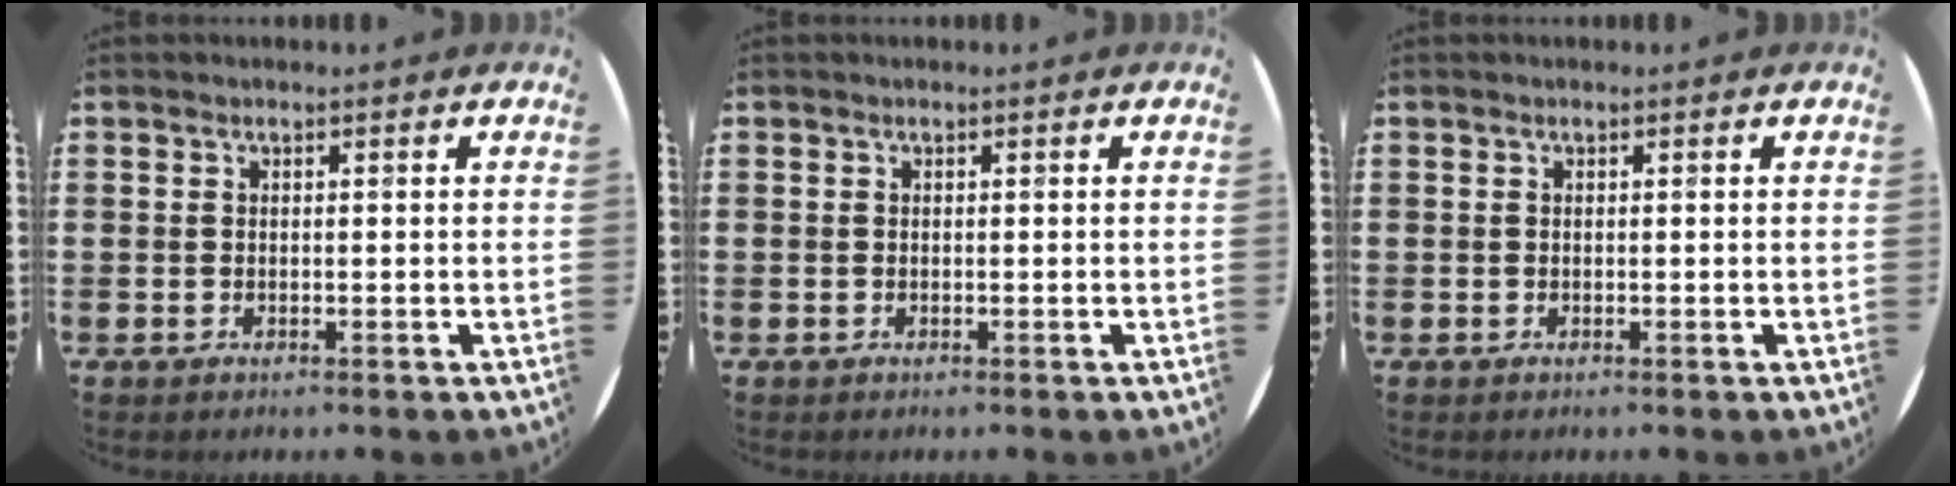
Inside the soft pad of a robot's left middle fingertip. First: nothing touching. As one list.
[{"total": 0.0}, {"total": 0.0}]